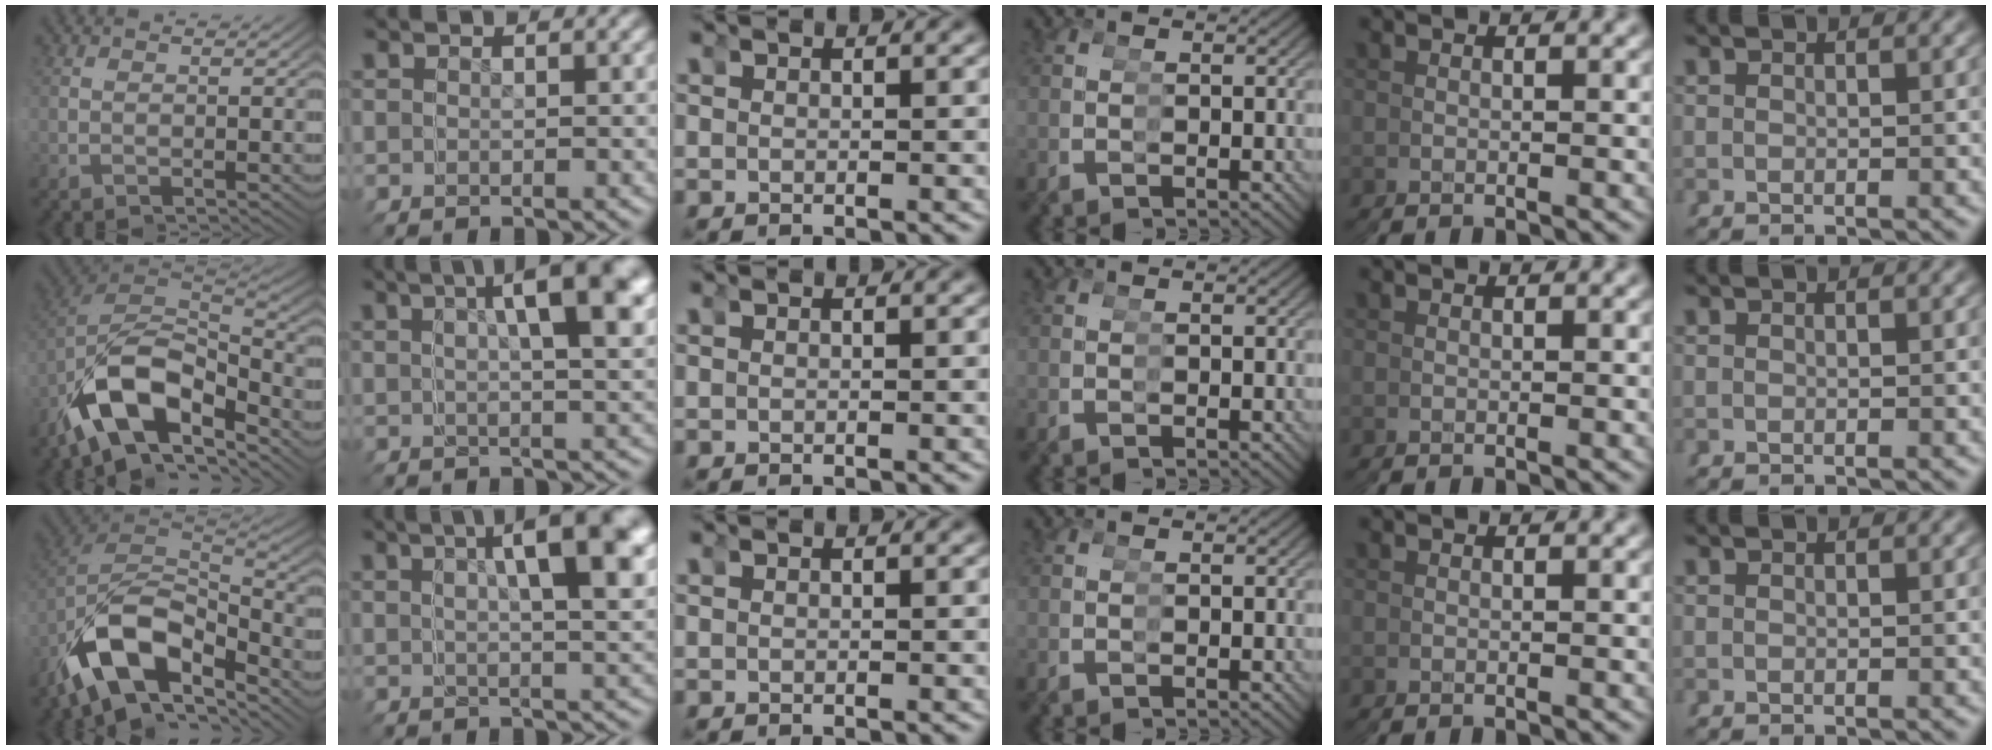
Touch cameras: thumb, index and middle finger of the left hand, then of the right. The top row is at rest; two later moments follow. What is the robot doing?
{"motion": "grasp_and_lifting", "object": "toy banana"}